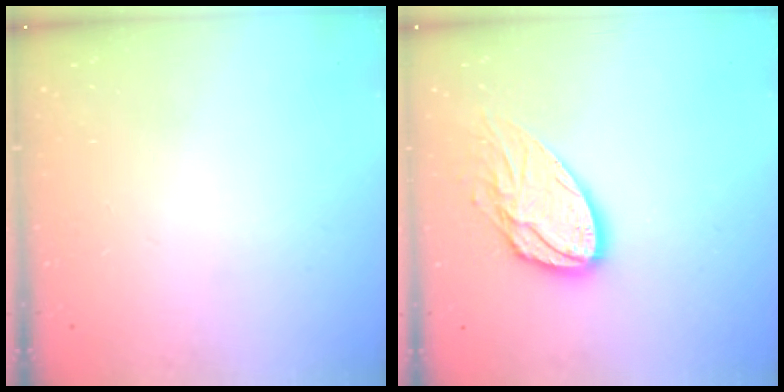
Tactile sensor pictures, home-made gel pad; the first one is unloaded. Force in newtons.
{"total": 14.6, "press": 14.5, "slide": 1.2}